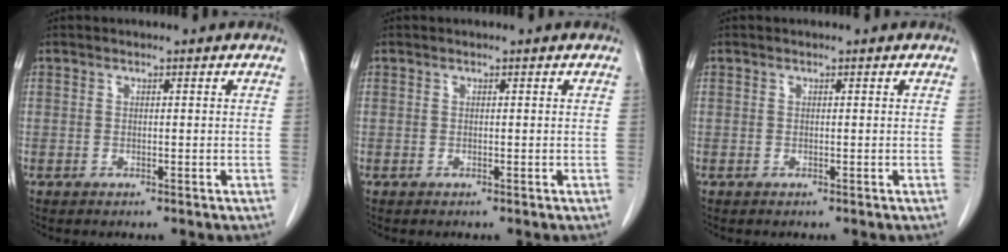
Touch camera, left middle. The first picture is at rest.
{"total": 0.0}
{"total": 0.0}